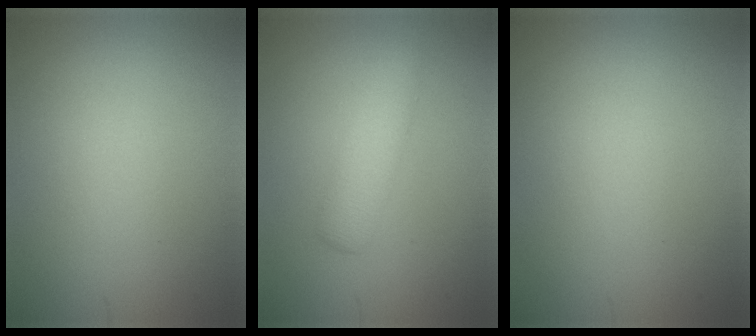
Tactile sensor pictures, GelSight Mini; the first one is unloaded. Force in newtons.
{"total": 2.6, "press": 2.6, "slide": 0.0}
{"total": 0.0}